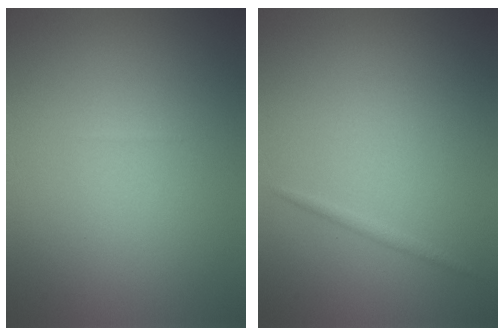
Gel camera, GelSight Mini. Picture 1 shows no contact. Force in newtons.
{"total": 0.7, "press": 0.7, "slide": 0.1}